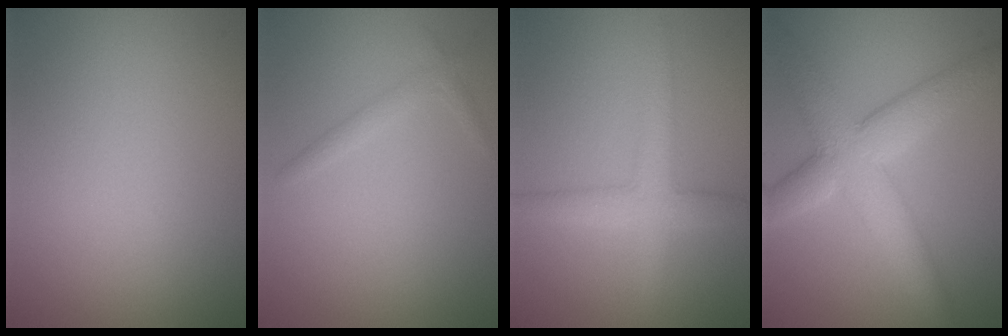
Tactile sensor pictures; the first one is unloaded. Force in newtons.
{"total": 1.1, "press": 1.1, "slide": 0.0}
{"total": 3.5, "press": 3.5, "slide": 0.2}
{"total": 6.7, "press": 6.7, "slide": 0.2}